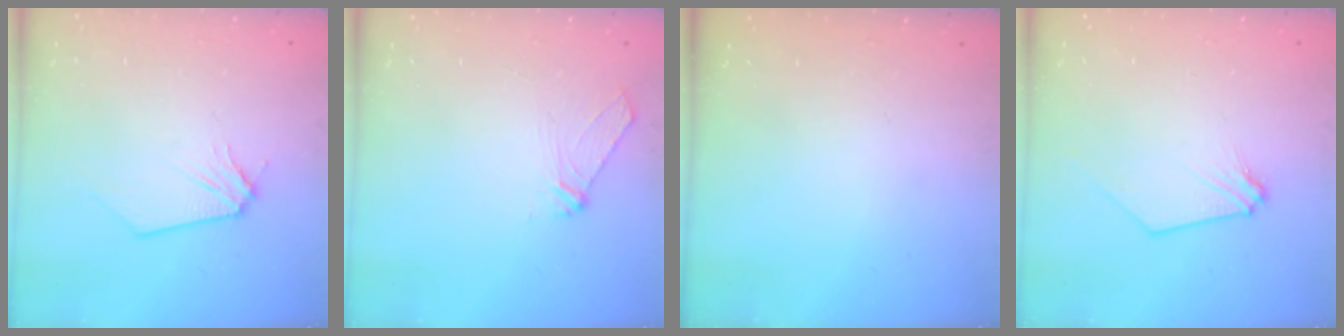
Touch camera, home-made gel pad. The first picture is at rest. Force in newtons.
{"total": 5.9, "press": 5.8, "slide": 1.0}
{"total": 0.0}
{"total": 0.0}